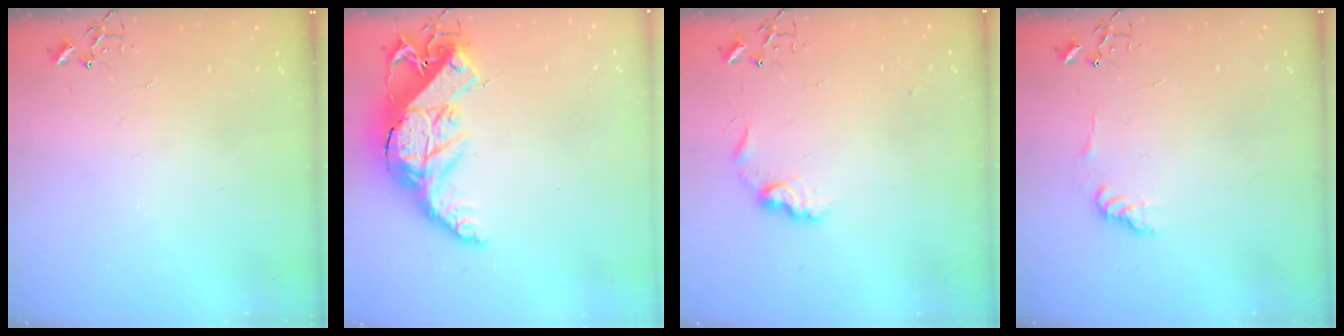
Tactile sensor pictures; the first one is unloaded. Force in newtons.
{"total": 19.6, "press": 19.6, "slide": 1.2}
{"total": 8.4, "press": 8.4, "slide": 0.3}
{"total": 7.3, "press": 7.3, "slide": 0.3}